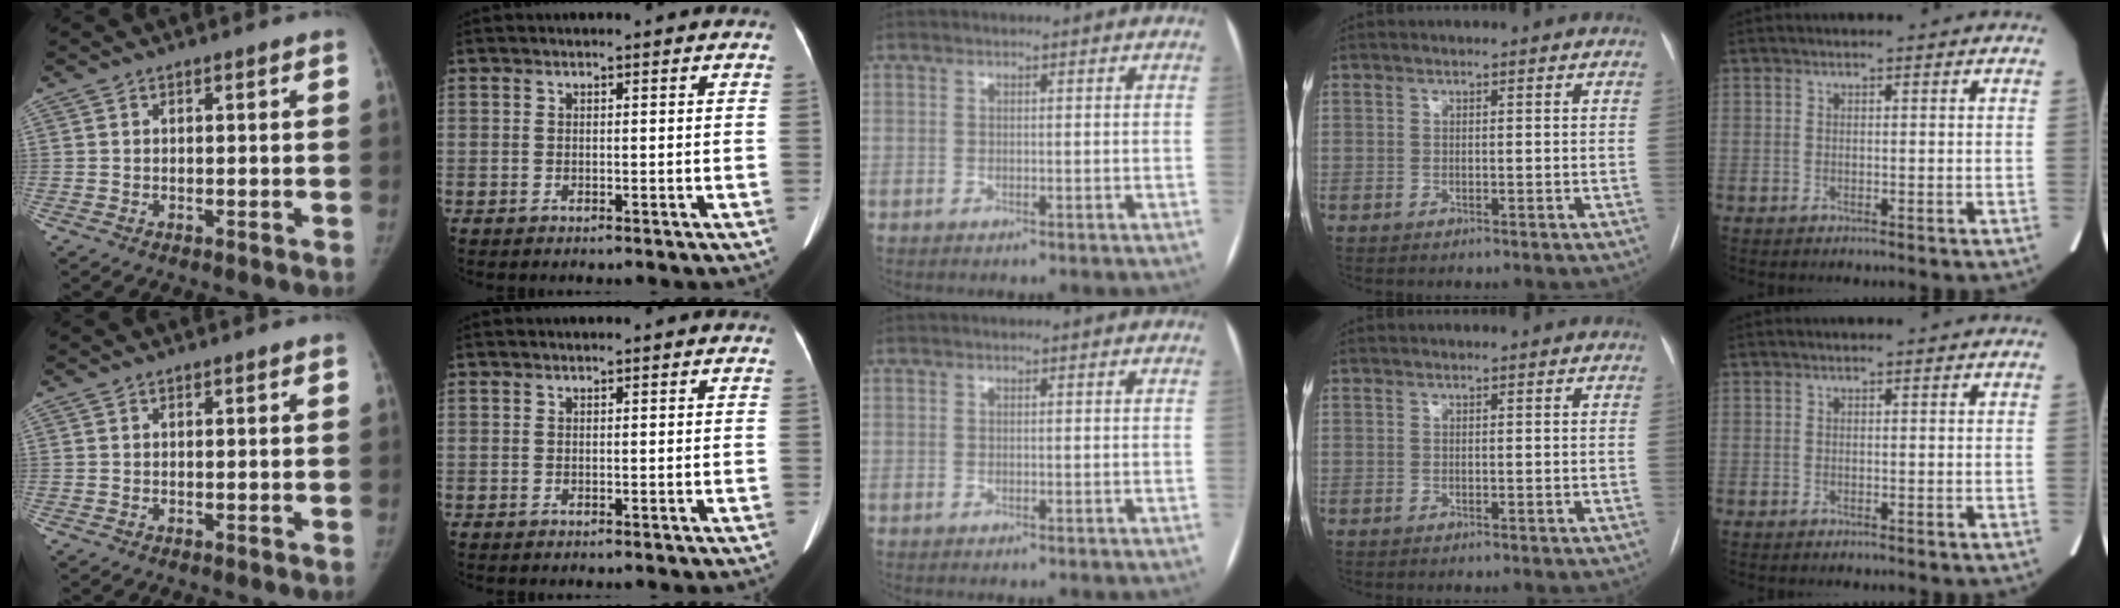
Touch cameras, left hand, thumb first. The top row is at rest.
{}